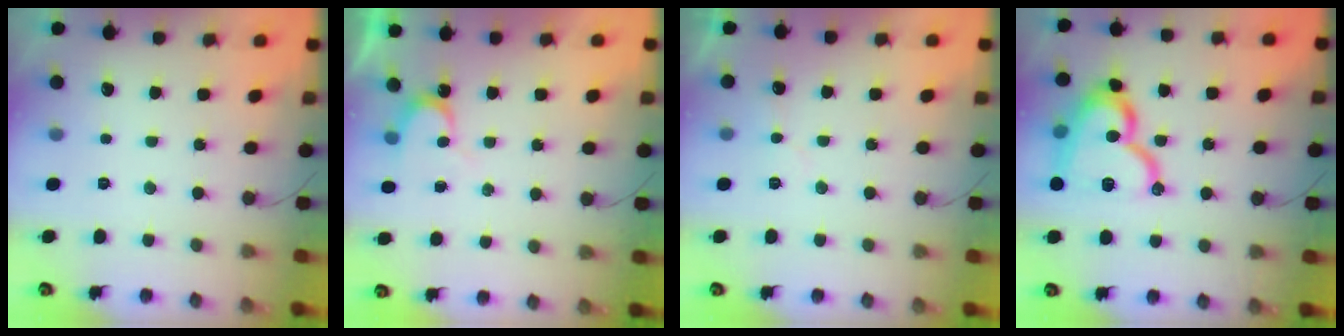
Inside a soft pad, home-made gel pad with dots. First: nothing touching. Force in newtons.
{"total": 6.4, "press": 6.4, "slide": 0.4}
{"total": 5.9, "press": 5.9, "slide": 0.3}
{"total": 19.8, "press": 19.7, "slide": 2.0}